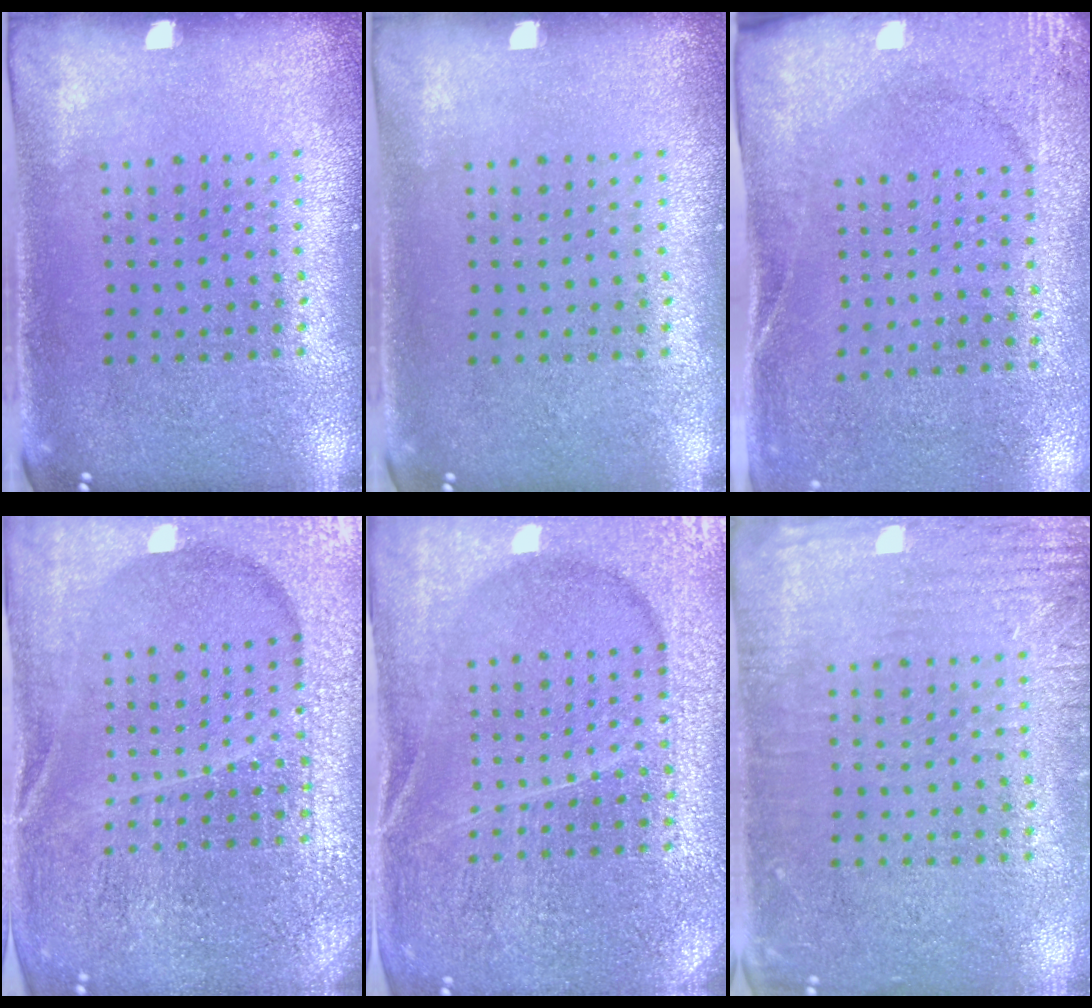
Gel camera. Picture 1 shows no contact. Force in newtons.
{"total": 0.0}
{"total": 2.6, "press": 2.1, "slide": 1.6}
{"total": 5.2, "press": 4.8, "slide": 2.2}
{"total": 4.2, "press": 4.0, "slide": 1.2}
{"total": 3.0, "press": 3.0, "slide": 0.3}